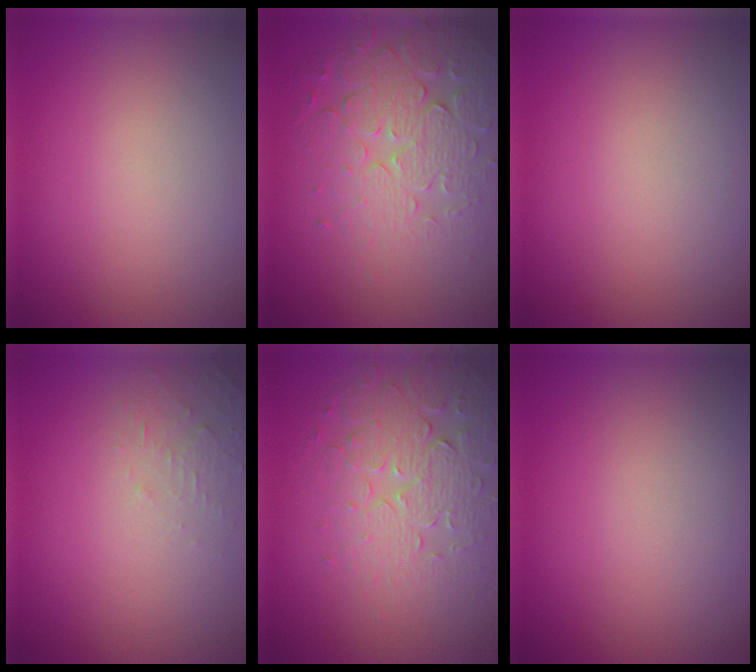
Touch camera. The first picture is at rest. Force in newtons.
{"total": 5.1, "press": 4.4, "slide": 2.6}
{"total": 0.0}
{"total": 1.4, "press": 1.4, "slide": 0.2}
{"total": 4.2, "press": 3.9, "slide": 1.5}
{"total": 0.0}